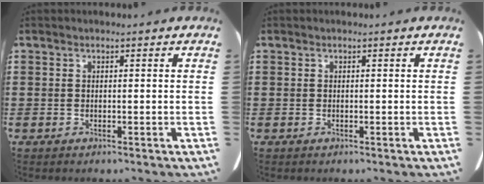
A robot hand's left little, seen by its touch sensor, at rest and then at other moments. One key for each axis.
{"total": 0.0}